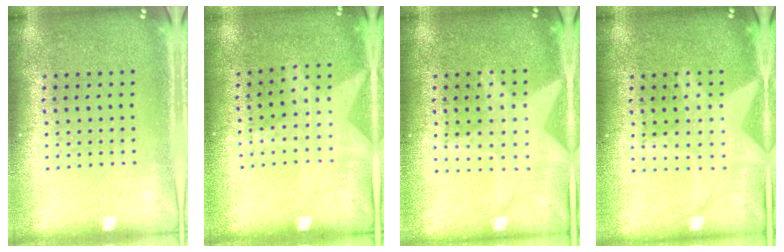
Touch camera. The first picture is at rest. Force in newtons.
{"total": 1.3, "press": 0.9, "slide": 0.9}
{"total": 1.2, "press": 1.2, "slide": 0.2}
{"total": 3.0, "press": 3.0, "slide": 0.4}